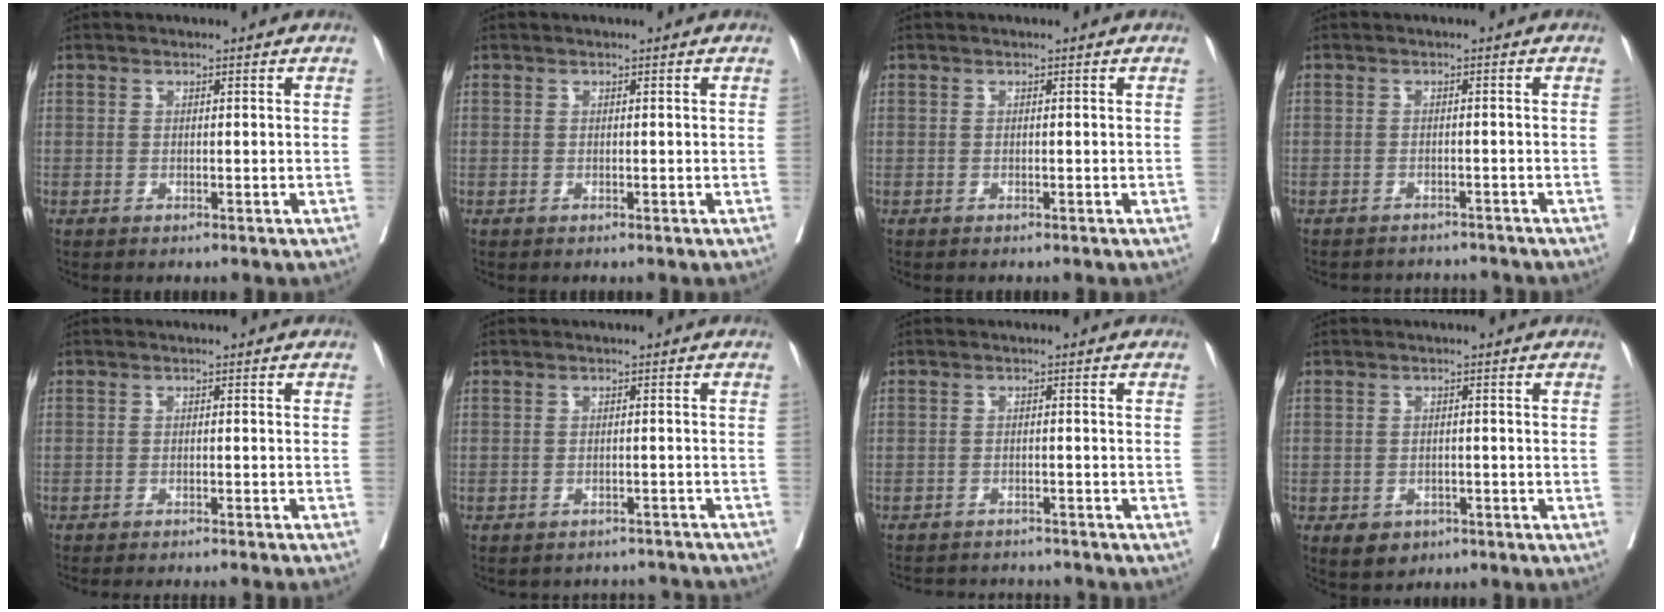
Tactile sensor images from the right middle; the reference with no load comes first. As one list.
[{"total": 0.0}, {"total": 0.0}, {"total": 6.2, "force": [-6.0, 1.3, 0.5], "torque": [-0.002, 0.004, -0.074]}, {"total": 9.9, "force": [-9.1, -0.2, 3.8], "torque": [-0.025, -0.021, -0.113]}, {"total": 7.8, "force": [-7.5, 2.1, 0.1], "torque": [0.003, 0.018, -0.077]}, {"total": 8.5, "force": [-8.2, 1.5, 1.5], "torque": [-0.025, 0.005, -0.107]}, {"total": 3.6, "force": [-2.1, 2.6, 1.2], "torque": [-0.015, 0.003, -0.025]}]